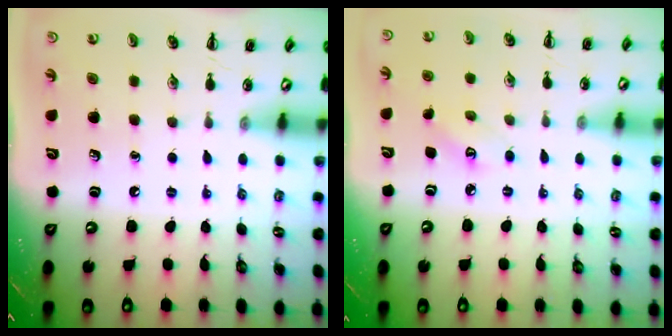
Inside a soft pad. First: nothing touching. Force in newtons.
{"total": 2.9, "press": 2.8, "slide": 0.8}